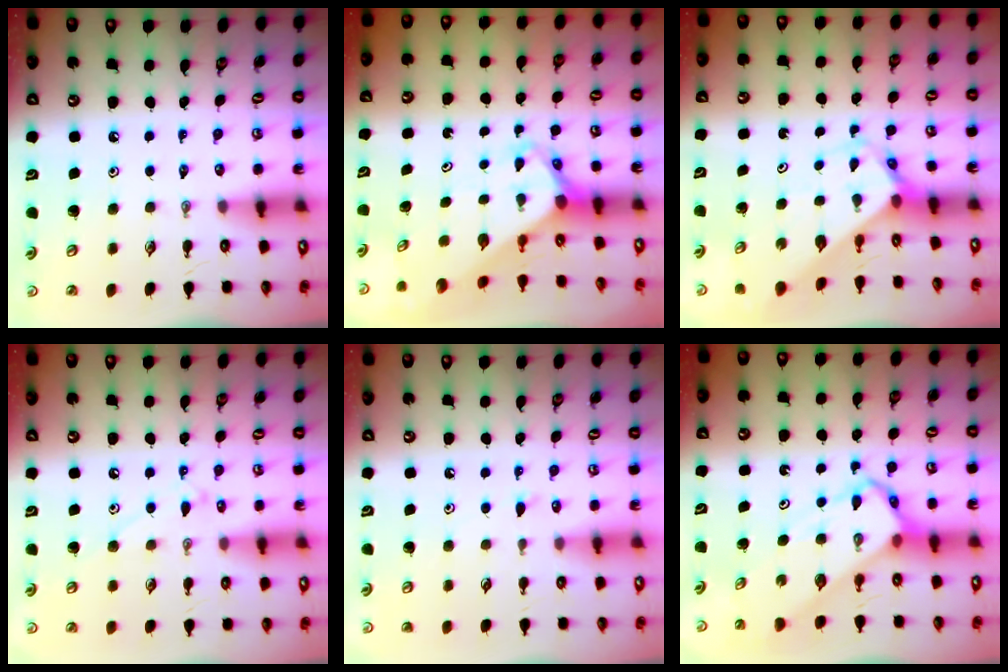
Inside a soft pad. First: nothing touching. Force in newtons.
{"total": 3.3, "press": 3.3, "slide": 0.2}
{"total": 2.8, "press": 2.8, "slide": 0.2}
{"total": 8.2, "press": 8.1, "slide": 0.7}
{"total": 7.9, "press": 7.8, "slide": 0.8}
{"total": 5.1, "press": 5.1, "slide": 0.3}